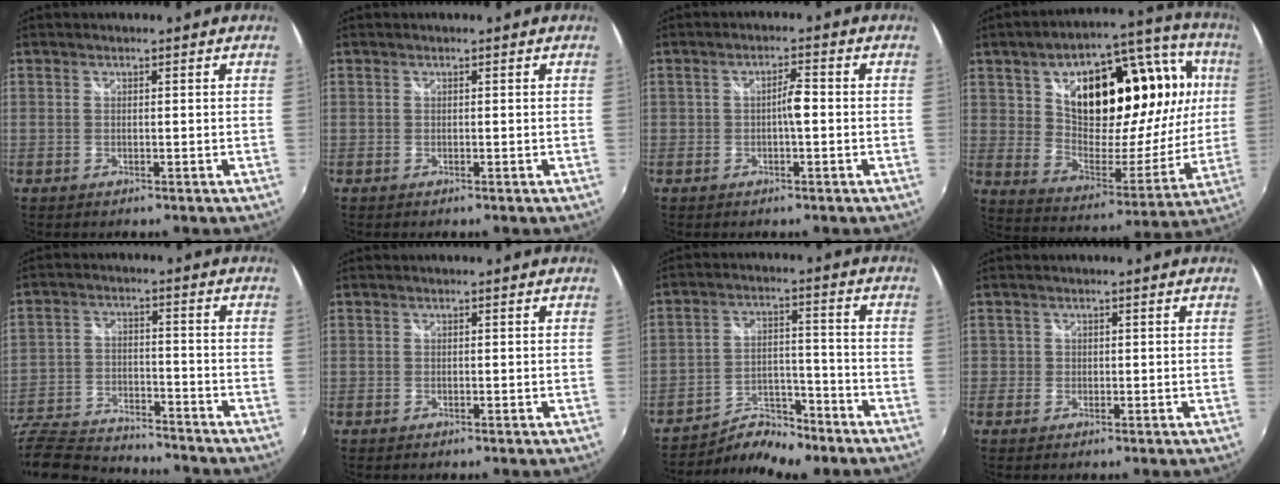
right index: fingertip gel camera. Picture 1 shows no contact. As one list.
[{"total": 0.0}, {"total": 2.0, "force": [-0.1, -1.1, 1.7], "torque": [-0.023, -0.001, 0.000]}, {"total": 28.7, "force": [9.1, 15.0, 22.7], "torque": [-0.380, 0.048, 0.167]}, {"total": 18.2, "force": [-15.9, 5.1, 7.2], "torque": [-0.179, -0.027, -0.257]}, {"total": 0.0}, {"total": 8.1, "force": [-7.8, 1.1, 1.6], "torque": [-0.031, 0.005, -0.129]}, {"total": 1.1, "force": [0.2, -0.8, -0.8], "torque": [0.018, -0.007, 0.004]}]